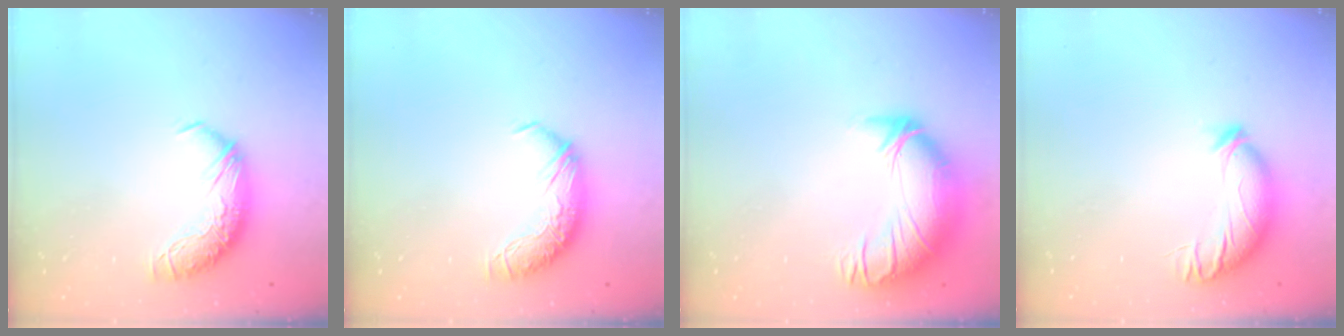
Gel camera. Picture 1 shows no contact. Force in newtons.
{"total": 0.0}
{"total": 3.7, "press": 1.9, "slide": 3.2}
{"total": 3.0, "press": 2.6, "slide": 1.5}